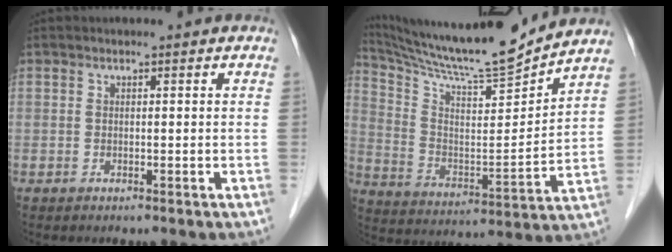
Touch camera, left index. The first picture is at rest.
{"total": 17.5, "force": [16.6, -0.9, 5.4], "torque": [-0.116, -0.034, 0.279]}